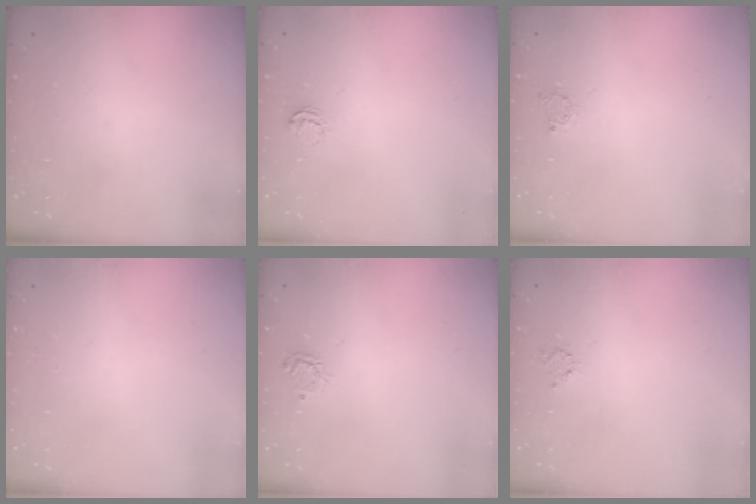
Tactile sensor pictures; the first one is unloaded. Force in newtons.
{"total": 3.9, "press": 3.9, "slide": 0.2}
{"total": 3.1, "press": 3.1, "slide": 0.3}
{"total": 0.0}
{"total": 2.9, "press": 2.9, "slide": 0.3}
{"total": 2.6, "press": 2.6, "slide": 0.4}